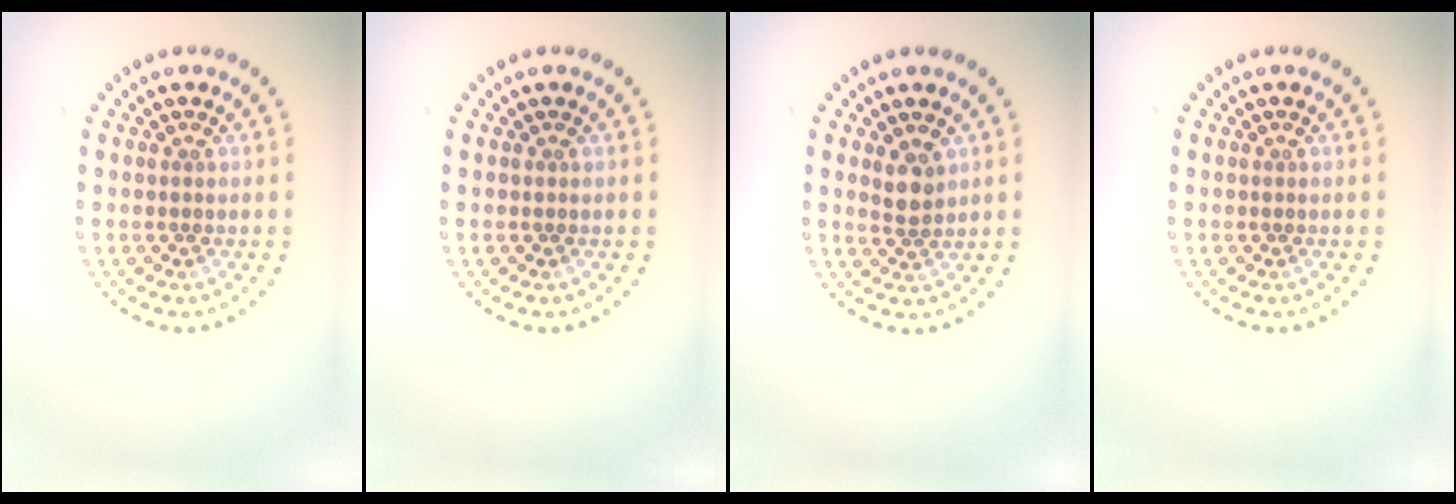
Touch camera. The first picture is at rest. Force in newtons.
{"total": 0.0}
{"total": 1.9, "press": 1.8, "slide": 0.9}
{"total": 0.0}